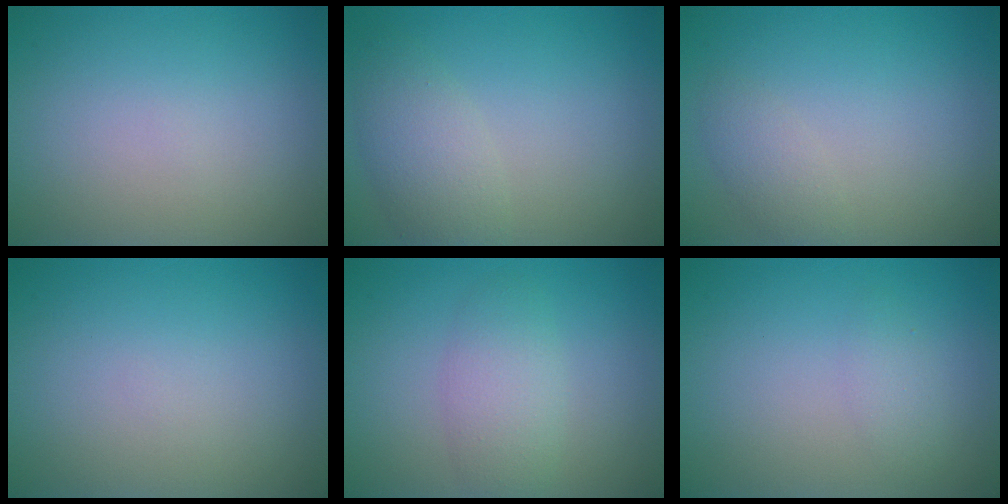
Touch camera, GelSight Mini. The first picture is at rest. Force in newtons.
{"total": 3.3, "press": 3.3, "slide": 0.2}
{"total": 1.5, "press": 1.5, "slide": 0.1}
{"total": 0.0}
{"total": 2.9, "press": 2.9, "slide": 0.1}
{"total": 1.2, "press": 1.2, "slide": 0.1}